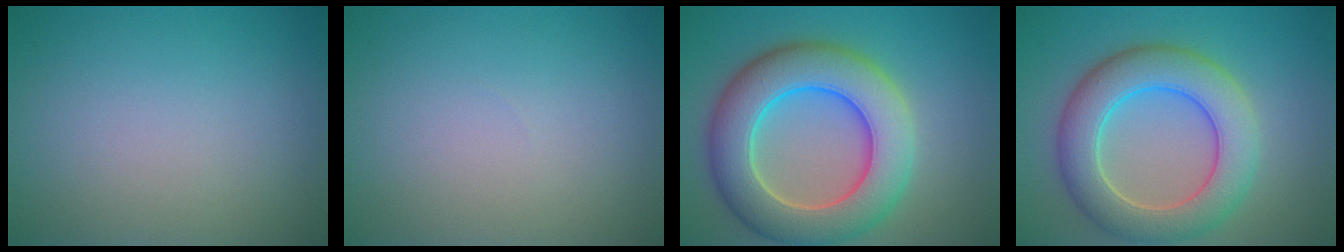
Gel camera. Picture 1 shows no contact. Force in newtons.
{"total": 0.0}
{"total": 10.0, "press": 9.9, "slide": 0.7}
{"total": 7.6, "press": 7.6, "slide": 0.5}